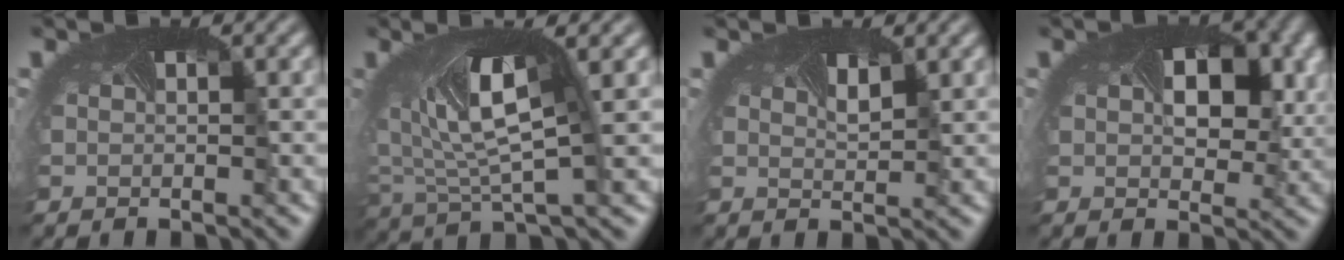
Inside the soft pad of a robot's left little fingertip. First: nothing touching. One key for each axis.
{"total": 6.1, "fx": 1.5, "fy": 2.6, "fz": 5.4, "tx": -0.123, "ty": -0.002, "tz": 0.021}
{"total": 1.6, "fx": 0.9, "fy": 0.7, "fz": 1.0, "tx": -0.019, "ty": 0.000, "tz": 0.011}
{"total": 6.0, "fx": 1.2, "fy": 3.8, "fz": 4.4, "tx": -0.072, "ty": -0.001, "tz": 0.017}